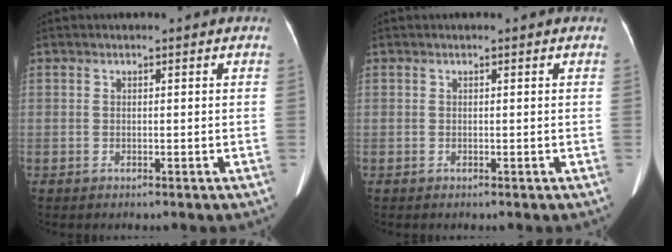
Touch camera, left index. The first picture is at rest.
{"total": 0.0}